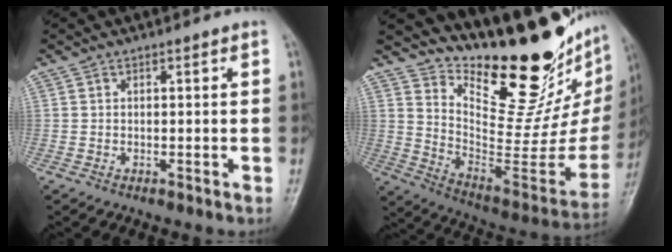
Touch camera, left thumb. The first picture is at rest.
{"total": 28.7, "force": [20.1, 9.6, 18.1], "torque": [-0.233, -0.134, 0.309]}